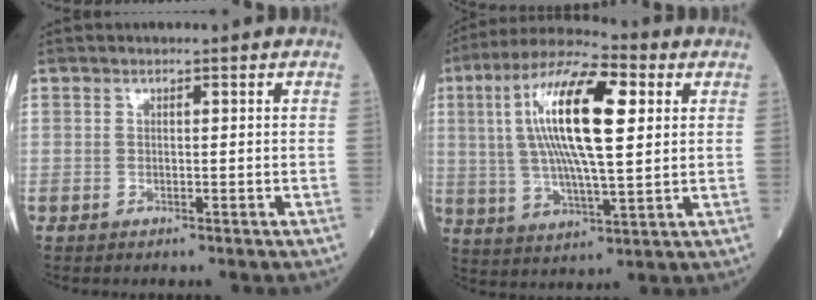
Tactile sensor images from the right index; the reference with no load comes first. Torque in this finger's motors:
{"motor_torque": [1.85, 0.28, 0.49, 0.18]}